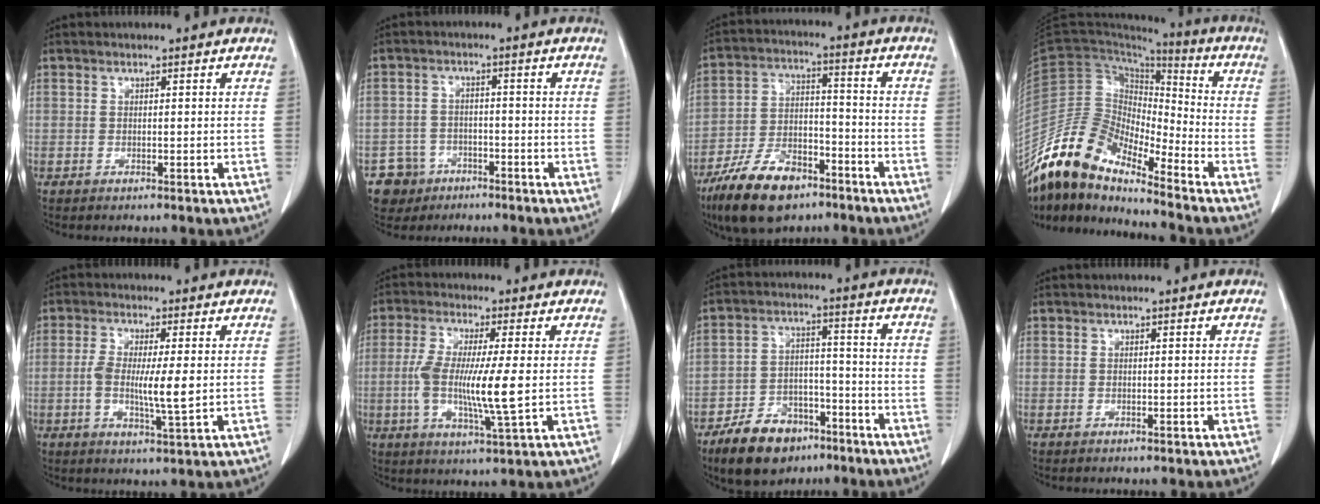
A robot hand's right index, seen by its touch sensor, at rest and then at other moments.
{"total": 5.6, "force": [-3.2, 4.6, 0.0], "torque": [0.004, 0.010, -0.050]}
{"total": 12.9, "force": [-8.7, 5.7, 7.6], "torque": [-0.144, -0.002, -0.157]}
{"total": 12.8, "force": [-11.3, 3.7, 4.7], "torque": [-0.096, 0.045, -0.219]}
{"total": 7.2, "force": [-0.4, 1.1, 7.1], "torque": [-0.133, -0.010, -0.008]}
{"total": 10.7, "force": [-0.6, 0.9, 10.6], "torque": [-0.211, -0.013, -0.015]}
{"total": 10.8, "force": [-7.2, 6.2, 5.1], "torque": [-0.098, 0.009, -0.118]}
{"total": 0.0}